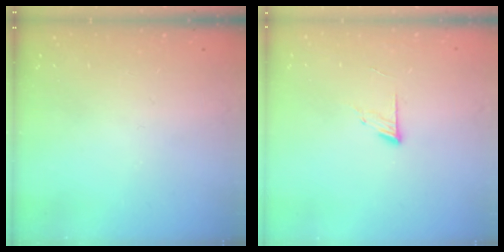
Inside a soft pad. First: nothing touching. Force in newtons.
{"total": 7.7, "press": 7.7, "slide": 0.8}